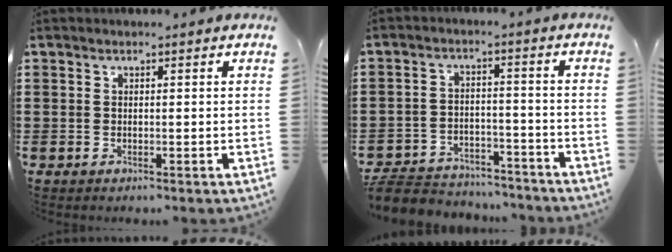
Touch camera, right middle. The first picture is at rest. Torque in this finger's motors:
{"motor_torque": [1.73, -0.41, 0.64, 0.15]}